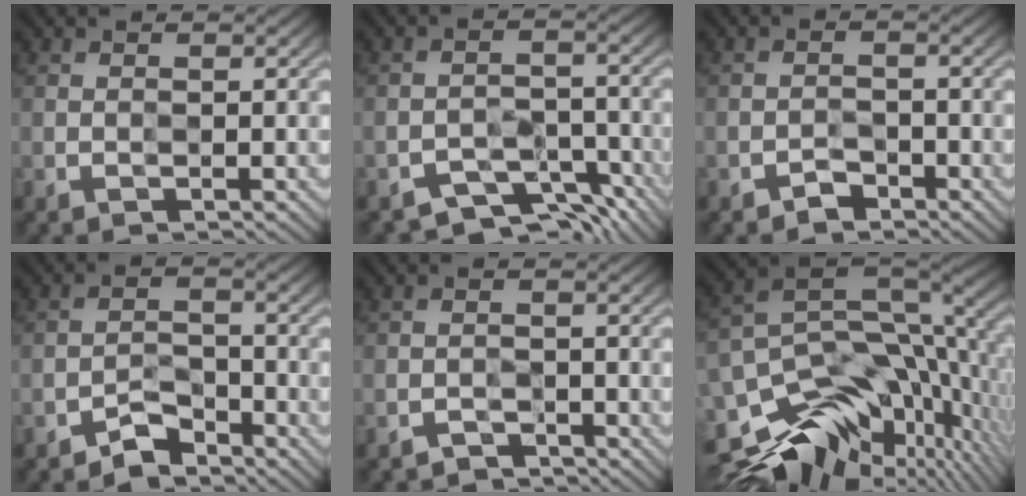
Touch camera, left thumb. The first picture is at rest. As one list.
[{"total": 4.8, "force": [-4.3, 2.2, 0.5], "torque": [0.006, -0.005, -0.072]}, {"total": 1.6, "force": [-1.4, 0.2, -0.6], "torque": [0.020, 0.007, -0.028]}, {"total": 2.5, "force": [-2.4, 0.6, -0.1], "torque": [0.012, 0.012, -0.052]}, {"total": 2.1, "force": [-1.6, -0.1, -1.4], "torque": [0.033, 0.007, -0.032]}, {"total": 14.6, "force": [-4.2, 9.0, 10.6], "torque": [-0.244, -0.012, -0.065]}]